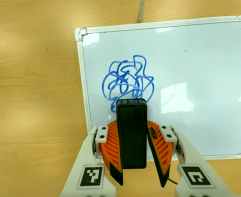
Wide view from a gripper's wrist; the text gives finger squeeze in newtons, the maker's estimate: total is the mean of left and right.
{"total": 5.9, "left": 5.6, "right": 6.2}